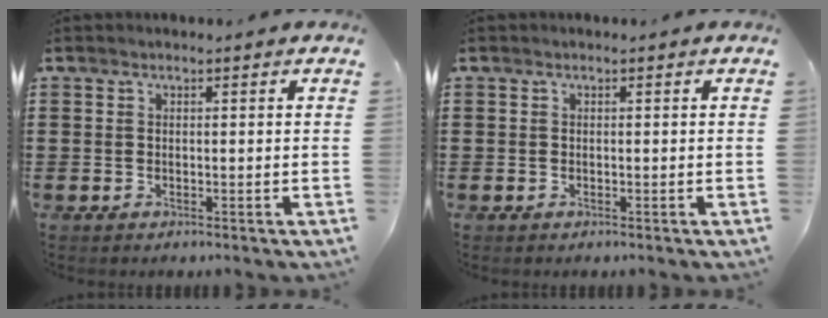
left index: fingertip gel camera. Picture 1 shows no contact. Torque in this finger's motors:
{"motor_torque": [-0.02, 0.02, 0.00, 0.00]}